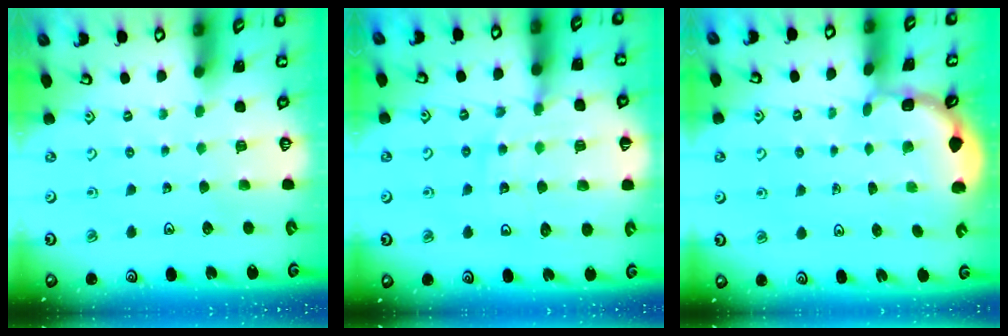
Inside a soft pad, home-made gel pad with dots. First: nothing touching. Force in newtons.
{"total": 12.6, "press": 12.2, "slide": 3.1}
{"total": 1.9, "press": 1.9, "slide": 0.3}